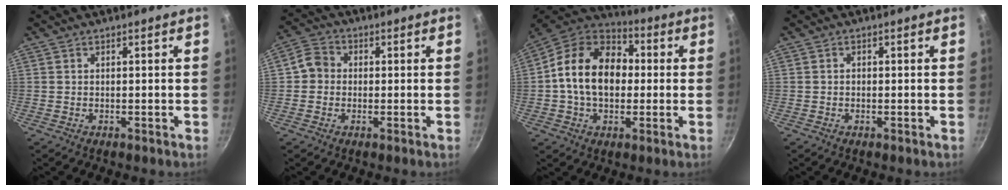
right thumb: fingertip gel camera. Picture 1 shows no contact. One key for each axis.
{"total": 4.6, "fx": -0.2, "fy": 4.2, "fz": 1.9, "tx": -0.014, "ty": 0.011, "tz": -0.018}
{"total": 18.1, "fx": 0.8, "fy": 13.0, "fz": 12.6, "tx": -0.184, "ty": 0.032, "tz": -0.004}
{"total": 0.8, "fx": -0.1, "fy": 0.6, "fz": 0.4, "tx": -0.005, "ty": 0.004, "tz": -0.003}